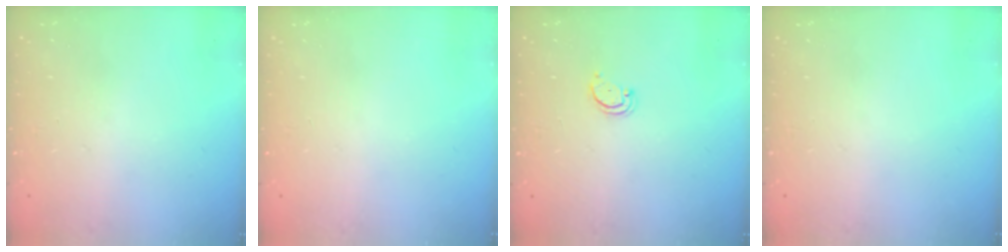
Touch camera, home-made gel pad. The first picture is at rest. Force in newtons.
{"total": 0.0}
{"total": 2.2, "press": 2.2, "slide": 0.4}
{"total": 0.0}